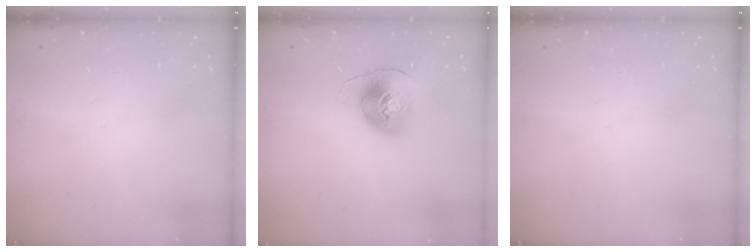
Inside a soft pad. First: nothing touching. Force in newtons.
{"total": 9.0, "press": 8.8, "slide": 1.5}
{"total": 0.0}